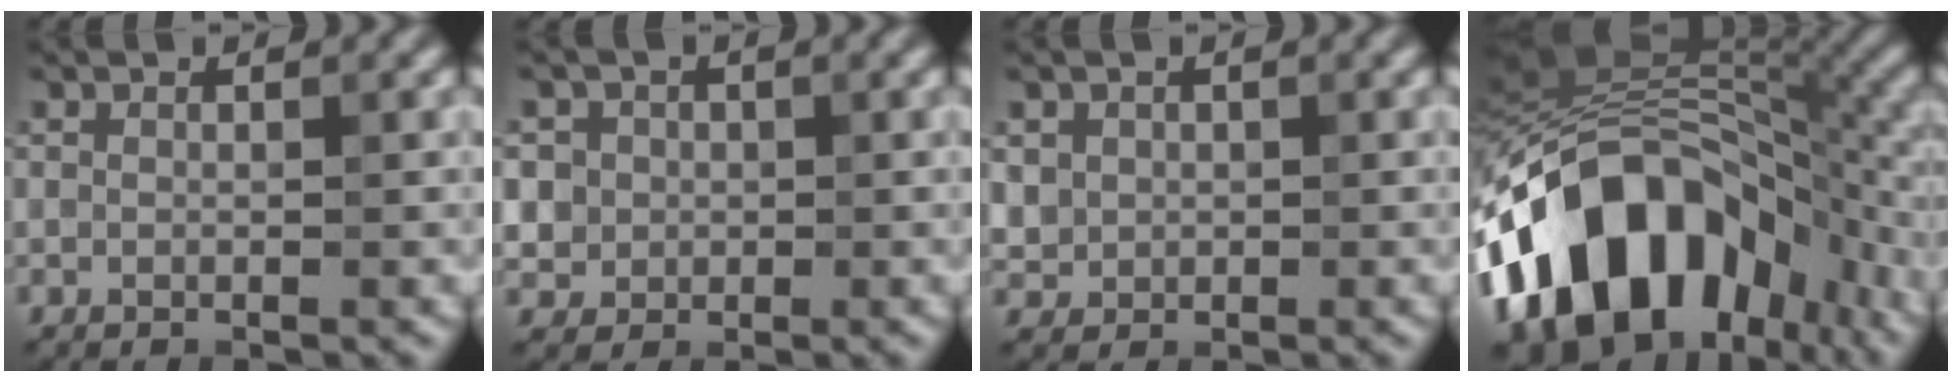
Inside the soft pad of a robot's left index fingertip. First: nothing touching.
{"total": 3.6, "force": [0.7, 3.5, 0.9], "torque": [-0.007, 0.016, 0.009]}
{"total": 1.6, "force": [0.3, 1.5, 0.2], "torque": [-0.002, -0.007, 0.012]}
{"total": 16.2, "force": [-6.2, 10.0, 11.2], "torque": [-0.177, 0.022, -0.118]}